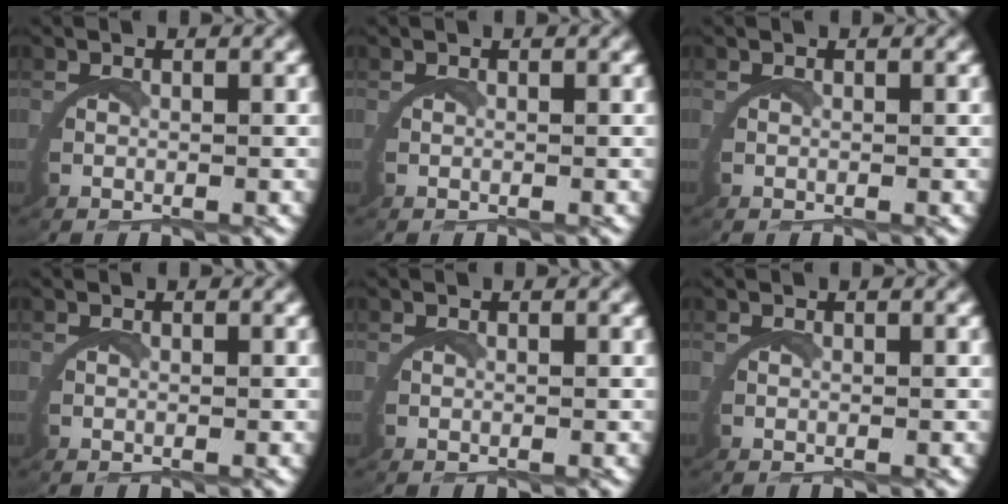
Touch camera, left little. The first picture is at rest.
{"total": 0.0}
{"total": 0.0}
{"total": 0.0}
{"total": 0.0}
{"total": 0.0}